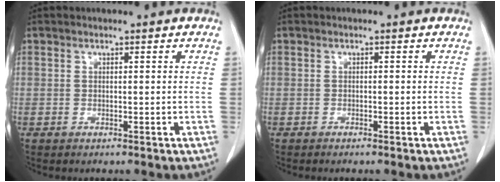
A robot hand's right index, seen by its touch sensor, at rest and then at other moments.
{"total": 0.6, "force": [-0.2, 0.2, 0.5], "torque": [-0.014, 0.000, -0.004]}